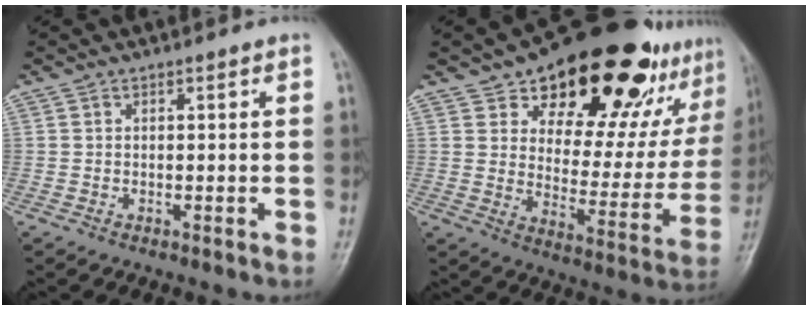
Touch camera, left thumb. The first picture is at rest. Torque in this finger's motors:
{"motor_torque": [0.61, 0.44, 1.45, -1.32, 0.13]}